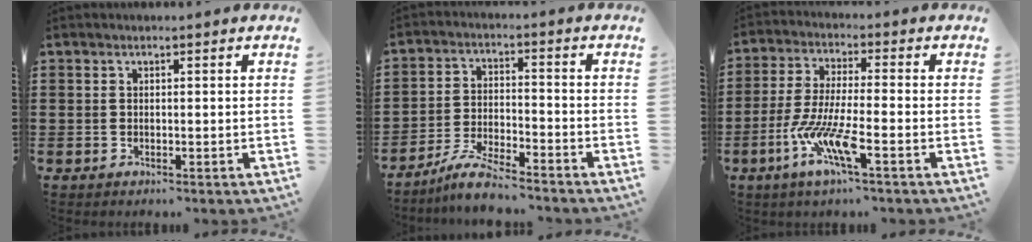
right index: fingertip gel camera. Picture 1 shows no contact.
{"total": 5.8, "force": [-5.4, 0.2, 2.2], "torque": [-0.058, -0.006, -0.106]}
{"total": 9.1, "force": [-4.7, 1.2, 7.8], "torque": [-0.181, -0.014, -0.095]}